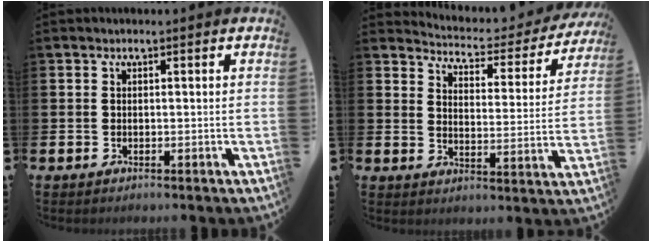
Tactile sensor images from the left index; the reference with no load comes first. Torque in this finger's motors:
{"motor_torque": [0.49, -0.71, 0.09, 0.00]}